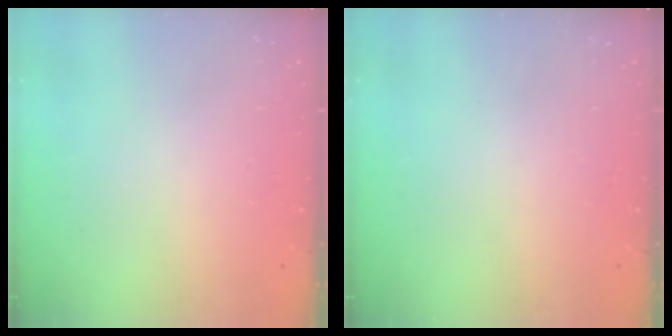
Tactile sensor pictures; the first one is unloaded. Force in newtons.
{"total": 0.0}